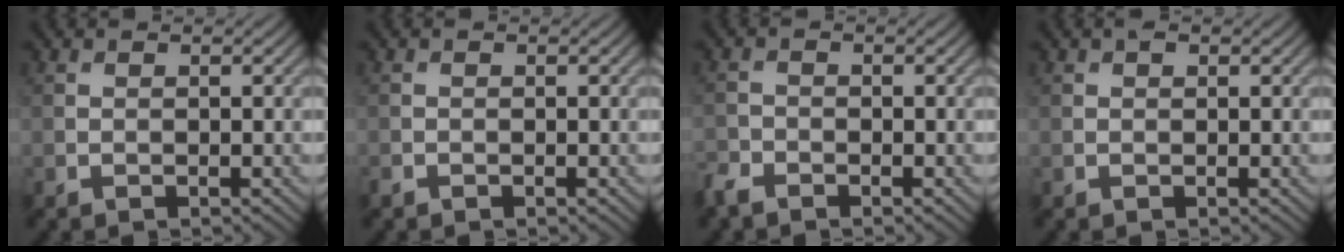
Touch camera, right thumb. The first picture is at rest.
{"total": 0.6, "force": [-0.5, 0.2, 0.1], "torque": [-0.003, -0.003, -0.011]}
{"total": 2.2, "force": [-1.9, 0.9, 0.6], "torque": [-0.016, -0.005, -0.049]}
{"total": 0.6, "force": [0.3, 0.4, 0.4], "torque": [-0.005, -0.001, 0.003]}